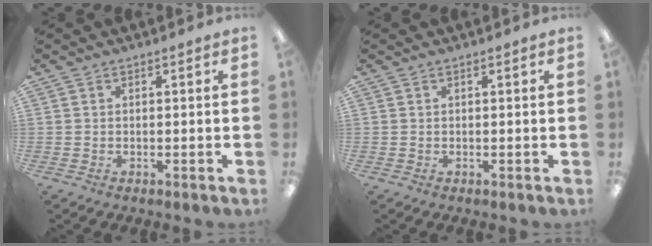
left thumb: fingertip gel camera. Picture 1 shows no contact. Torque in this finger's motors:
{"motor_torque": [0.00, 0.00, -0.02, 0.03, 0.00]}